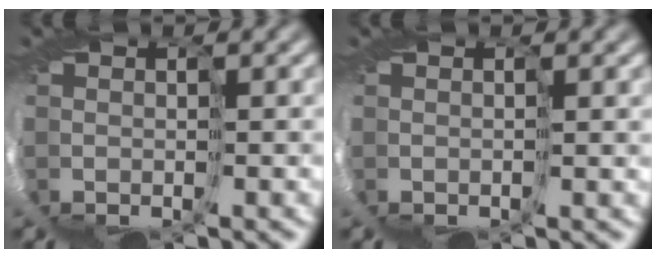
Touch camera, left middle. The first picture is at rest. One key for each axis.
{"total": 0.8, "fx": 0.5, "fy": -0.3, "fz": 0.5, "tx": -0.013, "ty": -0.001, "tz": 0.003}